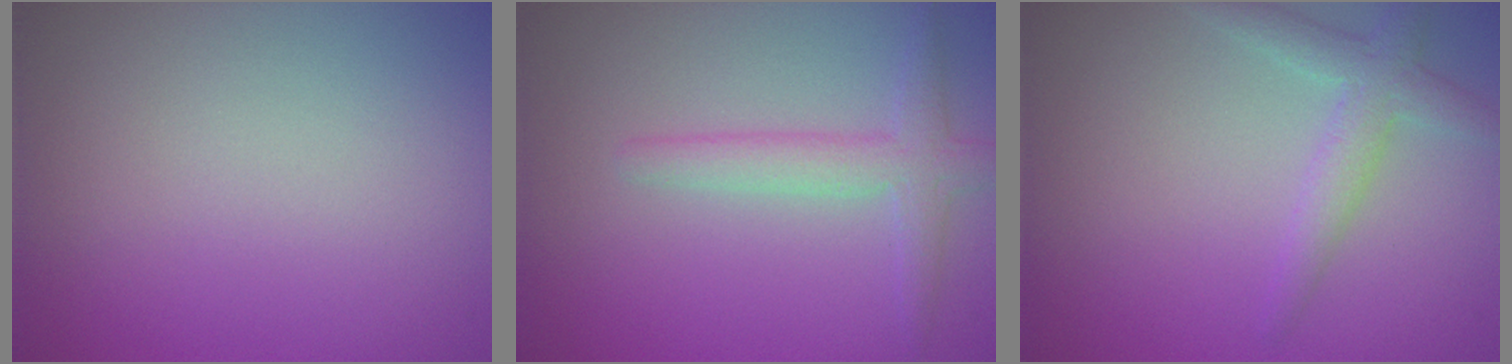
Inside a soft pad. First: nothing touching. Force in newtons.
{"total": 2.7, "press": 2.7, "slide": 0.1}
{"total": 2.6, "press": 2.6, "slide": 0.1}